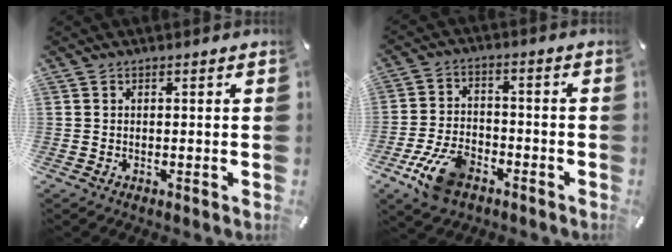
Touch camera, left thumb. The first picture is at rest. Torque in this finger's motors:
{"motor_torque": [-0.28, 1.98, 0.93, 0.73, 0.24]}